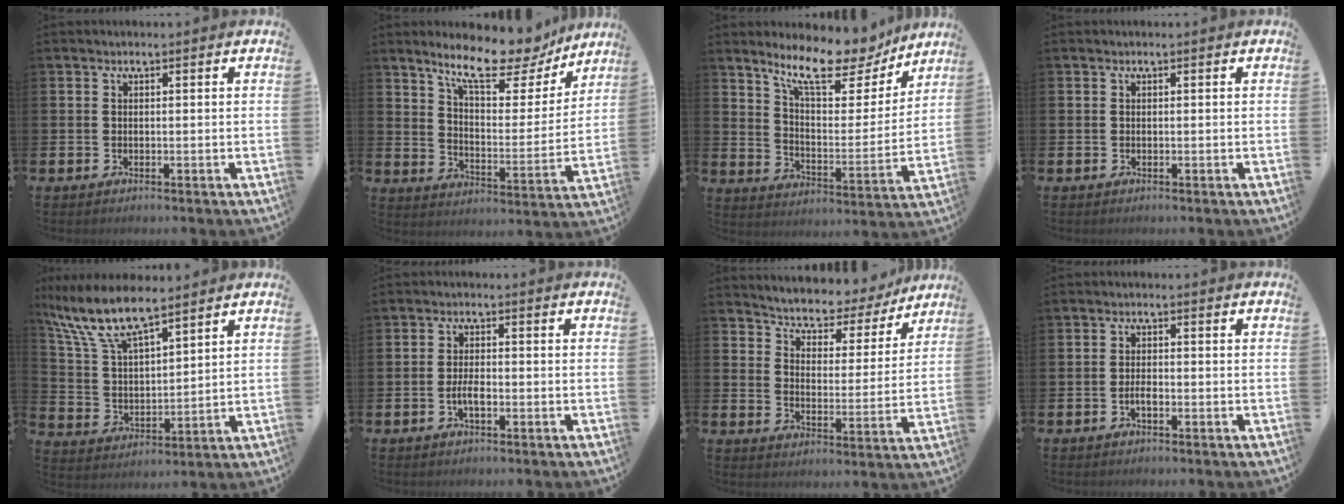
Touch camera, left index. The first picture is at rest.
{"total": 11.9, "force": [10.3, 3.1, 5.0], "torque": [-0.115, -0.063, 0.178]}
{"total": 12.3, "force": [10.7, 3.3, 5.2], "torque": [-0.116, -0.062, 0.188]}
{"total": 0.0}
{"total": 9.9, "force": [8.1, 2.6, 4.9], "torque": [-0.130, -0.029, 0.146]}
{"total": 2.6, "force": [-0.8, 1.0, 2.3], "torque": [-0.038, 0.001, -0.017]}
{"total": 5.4, "force": [5.1, 1.7, 0.3], "torque": [-0.029, -0.048, 0.082]}
{"total": 1.7, "force": [-0.7, 0.7, 1.4], "torque": [-0.022, 0.000, -0.015]}